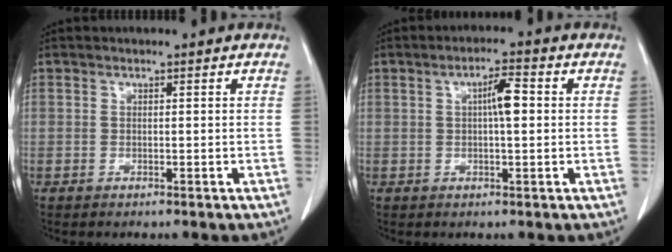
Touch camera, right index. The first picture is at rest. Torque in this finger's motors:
{"motor_torque": [0.07, 0.05, 0.12, 0.05]}